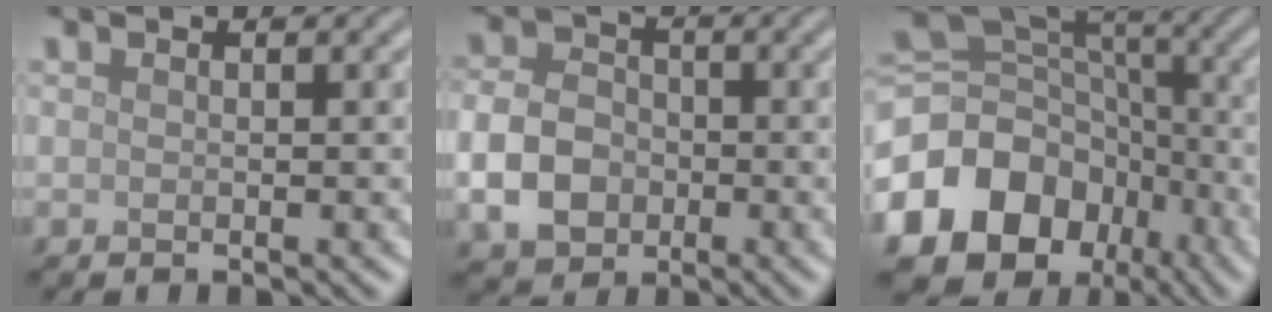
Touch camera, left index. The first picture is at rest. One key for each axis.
{"total": 5.4, "fx": -1.6, "fy": 4.2, "fz": 2.9, "tx": -0.063, "ty": -0.002, "tz": -0.039}
{"total": 14.9, "fx": -6.8, "fy": 11.7, "fz": 6.2, "tx": -0.148, "ty": -0.005, "tz": -0.111}